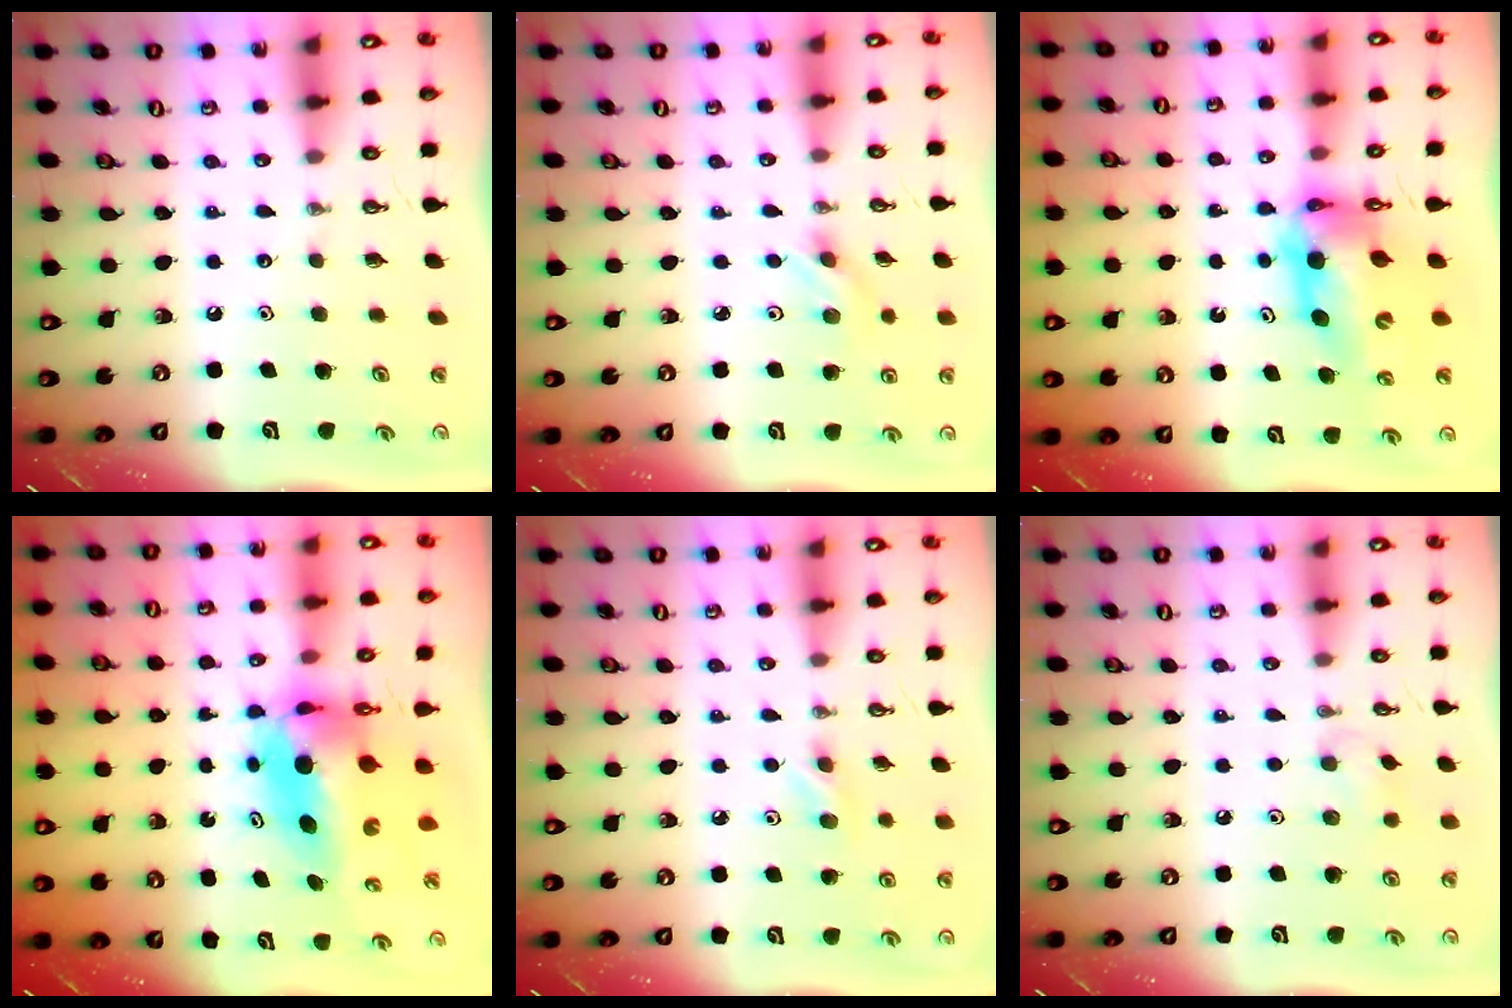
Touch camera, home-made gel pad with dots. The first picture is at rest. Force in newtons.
{"total": 4.1, "press": 3.9, "slide": 1.3}
{"total": 11.2, "press": 11.1, "slide": 1.0}
{"total": 7.6, "press": 7.4, "slide": 1.6}
{"total": 5.0, "press": 4.8, "slide": 1.4}
{"total": 5.6, "press": 5.5, "slide": 1.0}